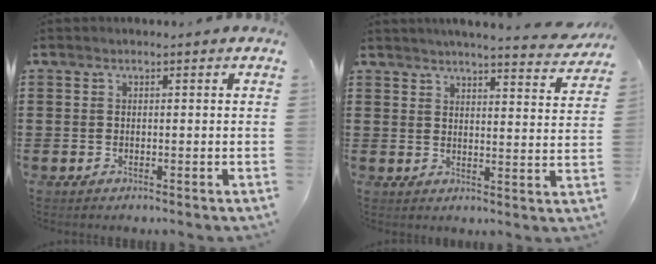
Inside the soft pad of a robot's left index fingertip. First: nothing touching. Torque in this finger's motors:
{"motor_torque": [1.65, 0.49, 0.67, 0.14]}